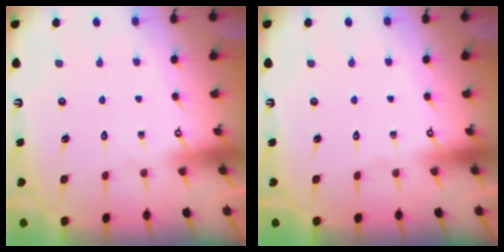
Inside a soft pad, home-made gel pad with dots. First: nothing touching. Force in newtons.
{"total": 0.0}